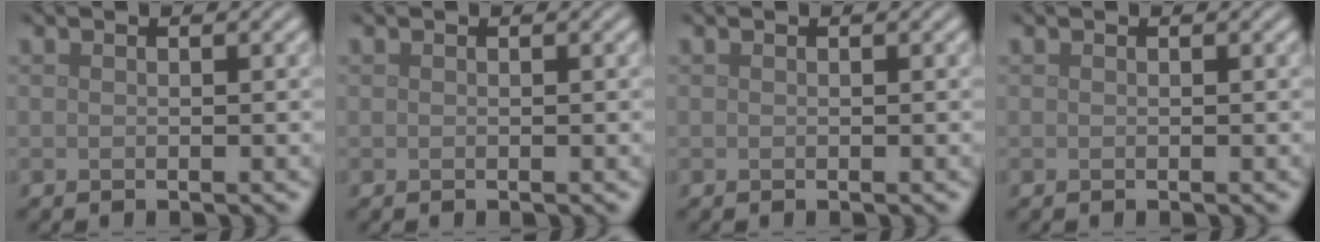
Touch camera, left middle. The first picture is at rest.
{"total": 0.0}
{"total": 0.0}
{"total": 0.0}